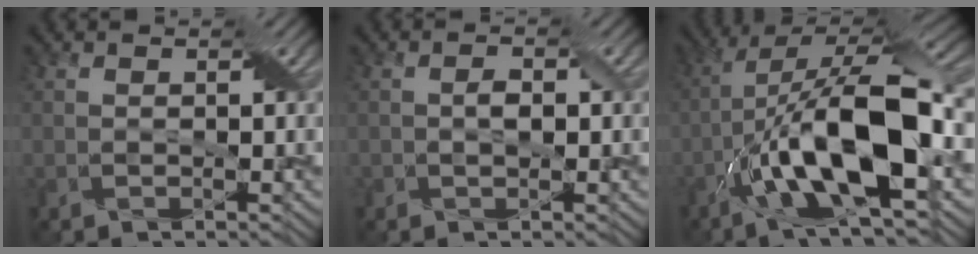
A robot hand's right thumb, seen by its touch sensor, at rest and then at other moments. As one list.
[{"total": 1.5, "force": [-0.1, 1.0, 1.2], "torque": [-0.022, 0.000, -0.004]}, {"total": 15.6, "force": [-4.6, 5.4, 13.9], "torque": [-0.254, 0.007, -0.088]}]